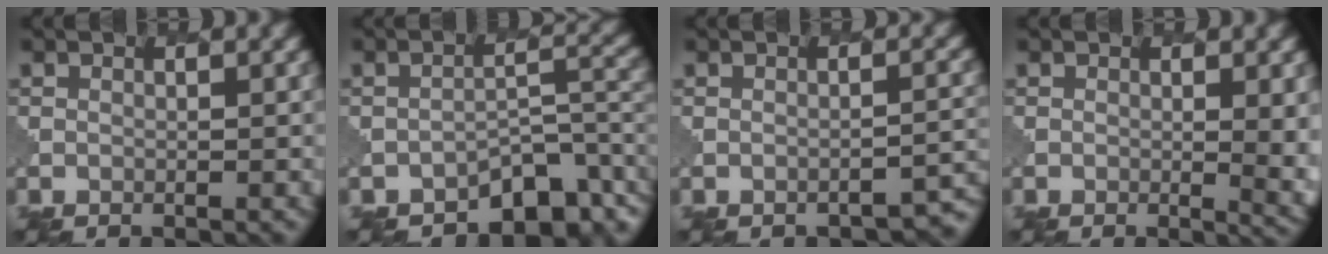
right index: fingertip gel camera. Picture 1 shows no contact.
{"total": 5.6, "force": [-3.9, 2.4, 3.2], "torque": [-0.031, 0.003, -0.061]}
{"total": 3.1, "force": [-2.8, 0.5, 1.2], "torque": [-0.011, 0.005, -0.036]}
{"total": 4.1, "force": [0.3, 1.3, 3.9], "torque": [-0.044, -0.010, 0.009]}